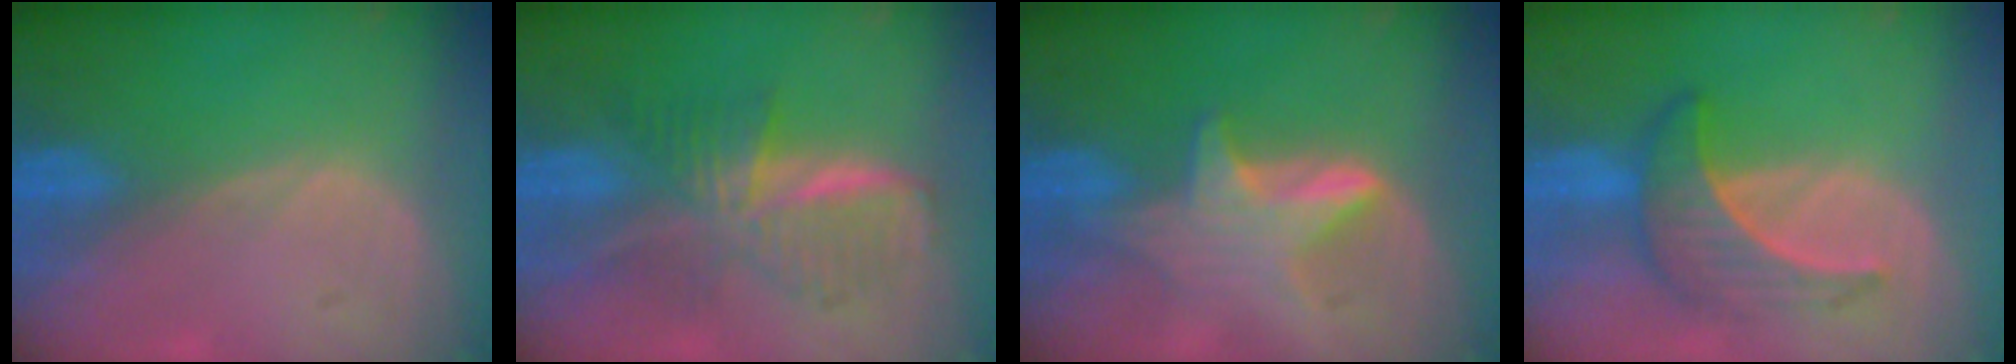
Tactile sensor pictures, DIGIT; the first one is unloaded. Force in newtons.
{"total": 7.7, "press": 7.7, "slide": 0.3}
{"total": 6.0, "press": 5.8, "slide": 1.4}
{"total": 6.6, "press": 6.5, "slide": 1.2}